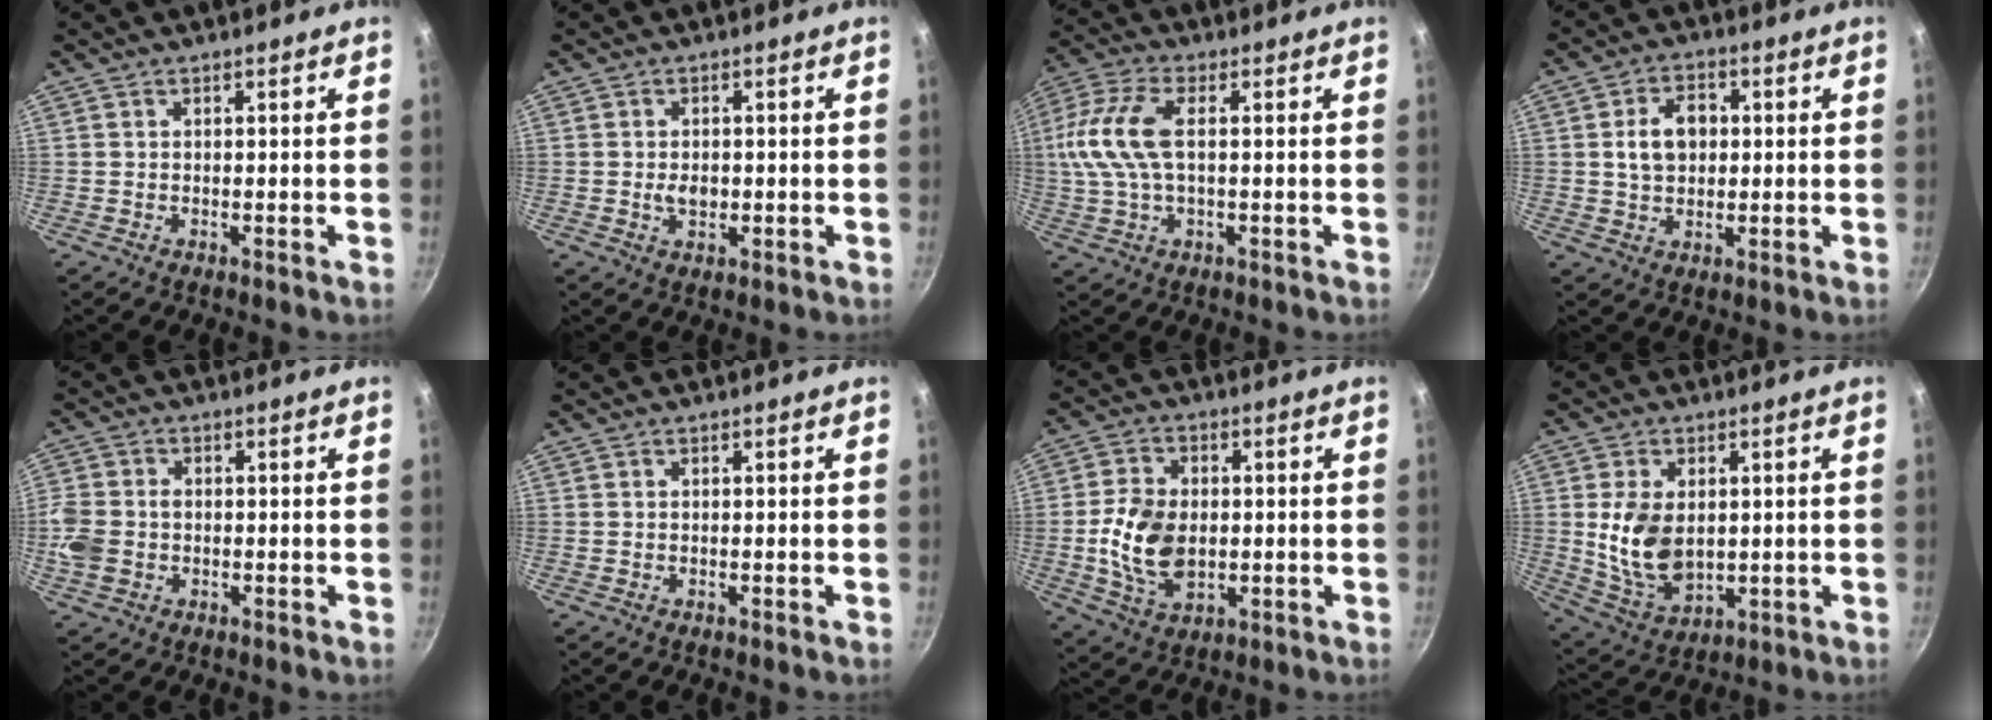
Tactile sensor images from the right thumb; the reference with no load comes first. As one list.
[{"total": 3.0, "force": [-0.3, 2.0, 2.2], "torque": [-0.029, 0.000, -0.005]}, {"total": 12.7, "force": [1.1, 6.3, 10.9], "torque": [-0.234, 0.019, 0.010]}, {"total": 7.7, "force": [1.0, 5.6, 5.2], "torque": [-0.067, 0.010, 0.014]}, {"total": 7.6, "force": [-1.2, 6.0, 4.5], "torque": [-0.101, 0.006, -0.031]}, {"total": 0.0}, {"total": 11.8, "force": [-0.7, 7.9, 8.8], "torque": [-0.154, 0.000, -0.011]}, {"total": 11.8, "force": [0.9, 7.7, 8.9], "torque": [-0.156, -0.020, 0.033]}]